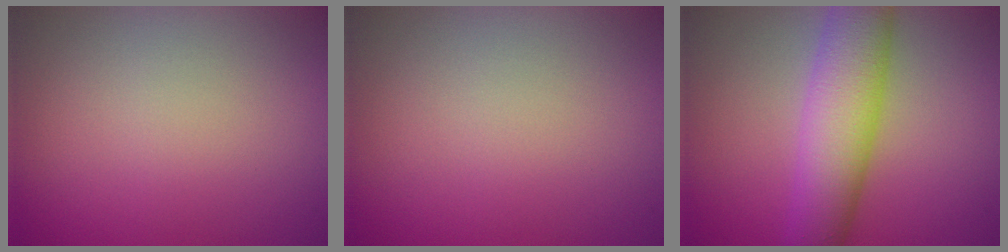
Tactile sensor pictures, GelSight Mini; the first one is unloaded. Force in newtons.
{"total": 0.0}
{"total": 7.9, "press": 7.9, "slide": 0.2}